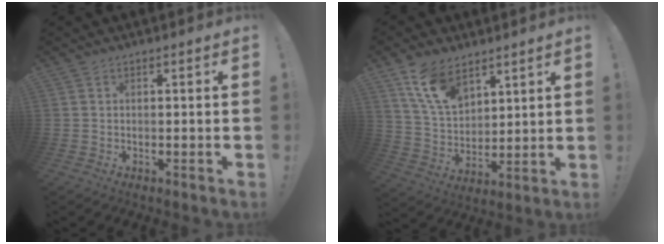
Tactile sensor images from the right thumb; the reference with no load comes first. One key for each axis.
{"total": 13.1, "fx": 8.5, "fy": 7.7, "fz": 6.3, "tx": -0.125, "ty": -0.040, "tz": 0.167}